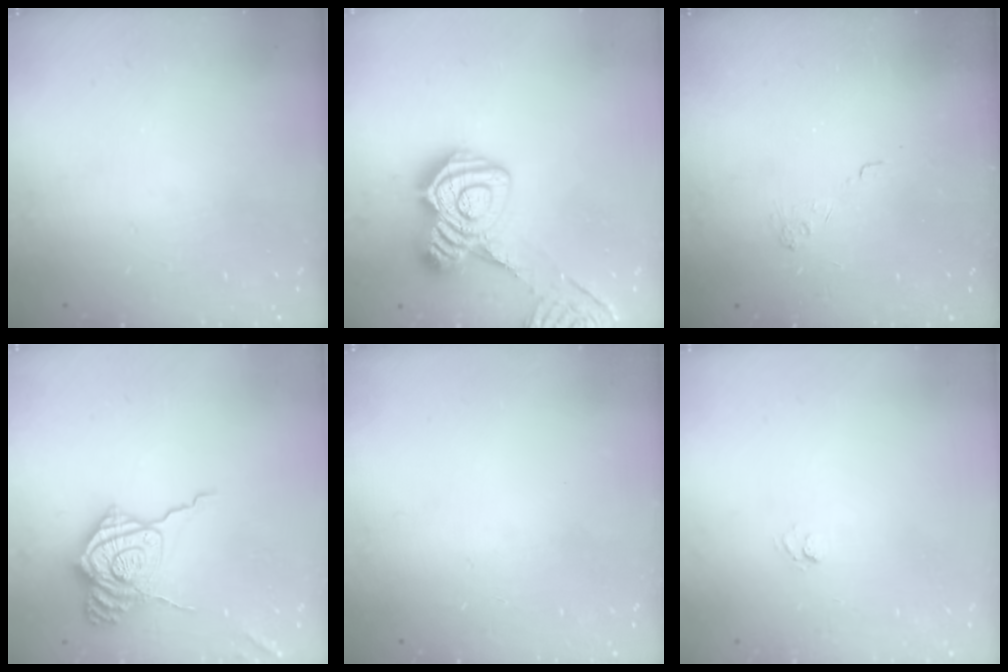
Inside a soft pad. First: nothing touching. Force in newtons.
{"total": 16.9, "press": 16.8, "slide": 1.2}
{"total": 2.1, "press": 1.5, "slide": 1.4}
{"total": 16.6, "press": 16.5, "slide": 1.4}
{"total": 0.0}
{"total": 3.6, "press": 3.4, "slide": 1.1}